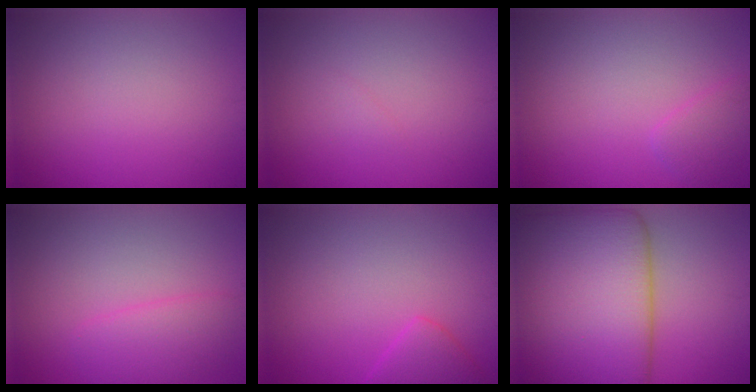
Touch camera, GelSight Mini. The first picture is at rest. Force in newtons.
{"total": 0.5, "press": 0.5, "slide": 0.1}
{"total": 1.5, "press": 1.5, "slide": 0.2}
{"total": 2.7, "press": 2.7, "slide": 0.2}
{"total": 2.9, "press": 2.9, "slide": 0.3}
{"total": 14.5, "press": 14.5, "slide": 0.4}